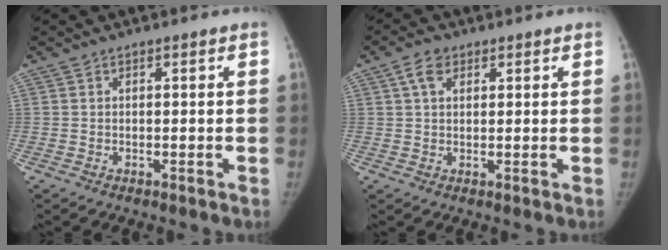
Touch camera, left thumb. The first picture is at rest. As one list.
[{"total": 3.8, "force": [1.8, 2.5, 2.2], "torque": [-0.030, 0.004, 0.032]}]